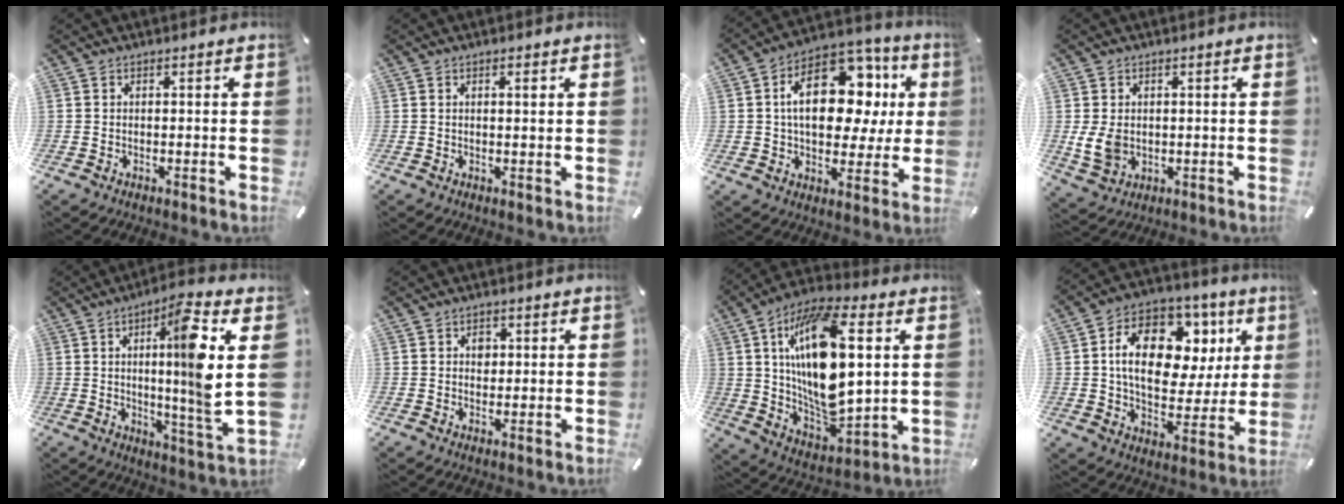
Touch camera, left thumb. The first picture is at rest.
{"total": 1.1, "force": [0.4, 0.2, 1.0], "torque": [-0.011, -0.003, 0.005]}
{"total": 21.3, "force": [5.0, 13.1, 16.0], "torque": [-0.251, -0.012, 0.083]}
{"total": 6.5, "force": [0.2, 5.3, 3.7], "torque": [-0.078, -0.003, 0.003]}
{"total": 13.8, "force": [3.6, 0.1, 13.3], "torque": [-0.219, -0.019, 0.047]}
{"total": 2.4, "force": [0.5, 2.1, 1.2], "torque": [-0.002, -0.002, 0.001]}
{"total": 22.3, "force": [6.3, 10.9, 18.4], "torque": [-0.369, -0.029, 0.102]}
{"total": 18.1, "force": [5.9, 11.9, 12.4], "torque": [-0.196, -0.014, 0.106]}